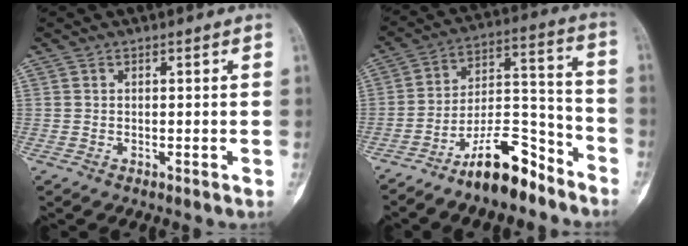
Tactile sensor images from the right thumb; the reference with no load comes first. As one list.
[{"total": 13.7, "force": [-10.1, 4.8, 7.9], "torque": [-0.119, 0.095, -0.178]}]